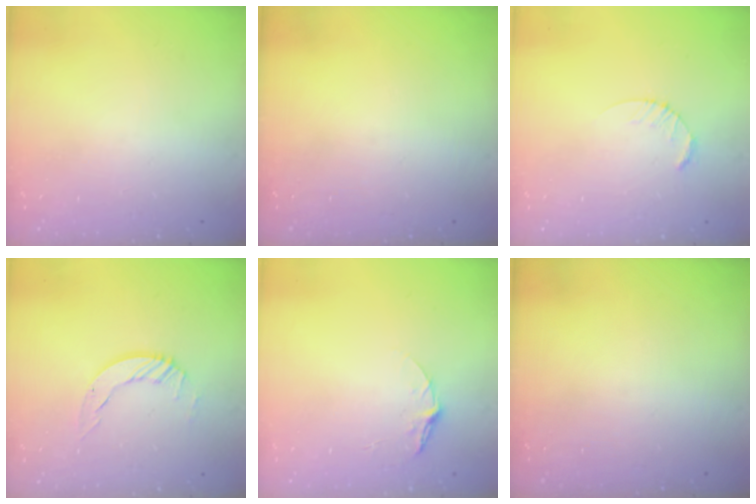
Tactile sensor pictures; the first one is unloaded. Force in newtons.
{"total": 0.0}
{"total": 2.6, "press": 2.6, "slide": 0.4}
{"total": 5.9, "press": 5.9, "slide": 0.4}
{"total": 5.8, "press": 5.8, "slide": 0.5}
{"total": 0.0}